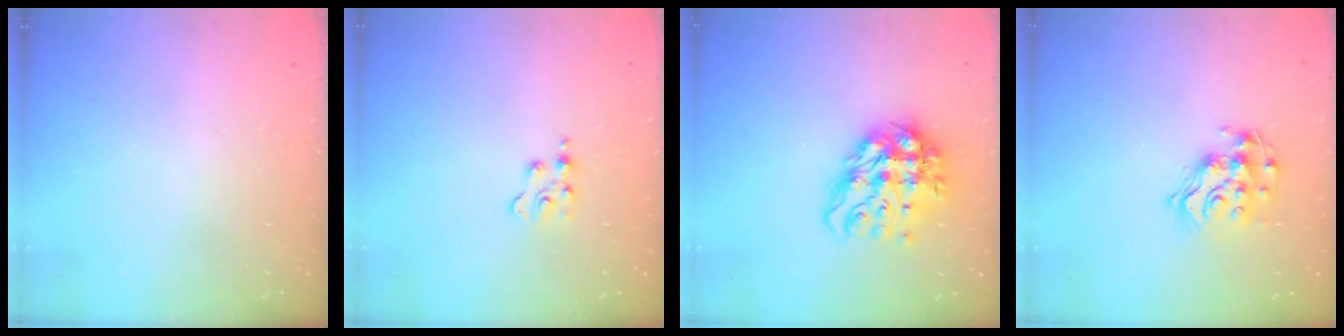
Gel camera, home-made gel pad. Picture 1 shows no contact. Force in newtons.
{"total": 2.6, "press": 2.5, "slide": 0.4}
{"total": 15.4, "press": 15.2, "slide": 2.1}
{"total": 12.6, "press": 12.6, "slide": 0.8}